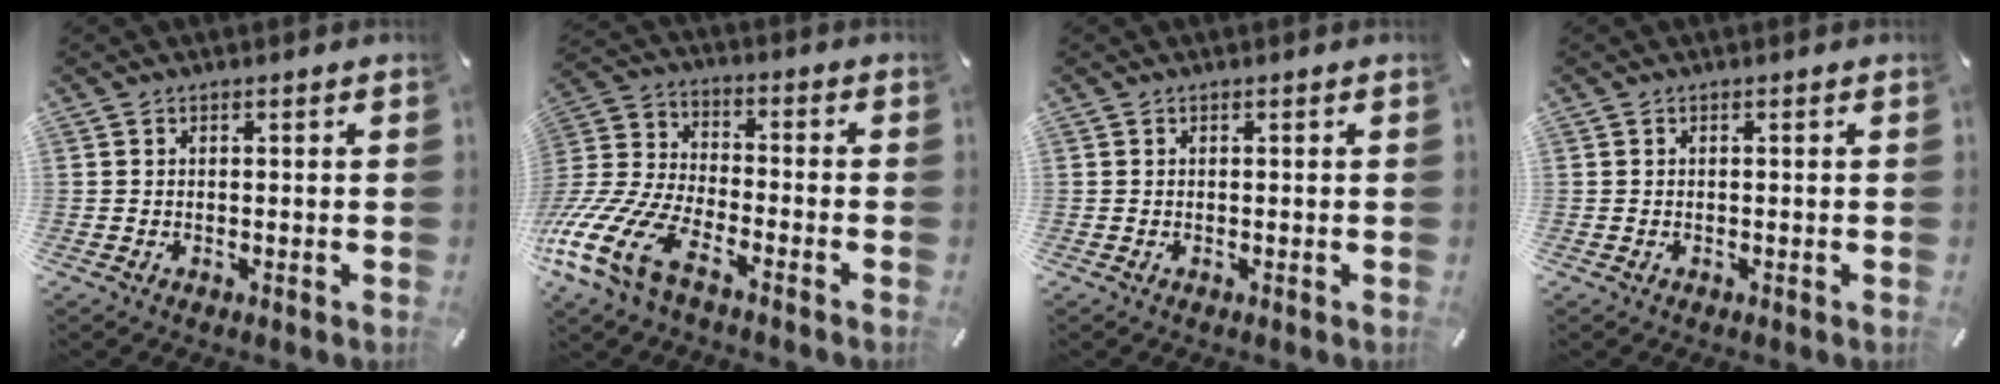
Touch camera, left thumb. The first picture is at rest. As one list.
[{"total": 15.8, "force": [-10.6, 7.1, 9.4], "torque": [-0.213, 0.039, -0.200]}, {"total": 0.0}, {"total": 0.0}]